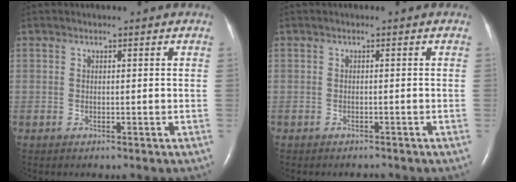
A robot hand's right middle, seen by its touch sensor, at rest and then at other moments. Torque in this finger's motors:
{"motor_torque": [-0.32, 0.13, -0.03, 0.00]}